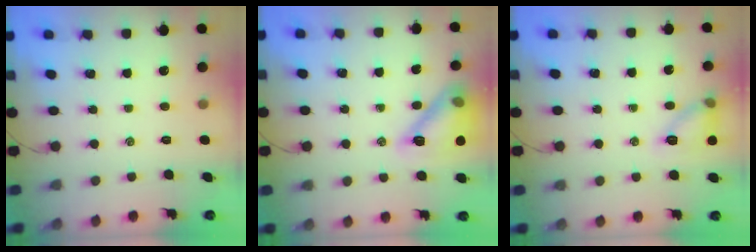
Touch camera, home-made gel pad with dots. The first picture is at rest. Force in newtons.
{"total": 13.6, "press": 13.6, "slide": 1.0}
{"total": 10.5, "press": 10.5, "slide": 0.6}